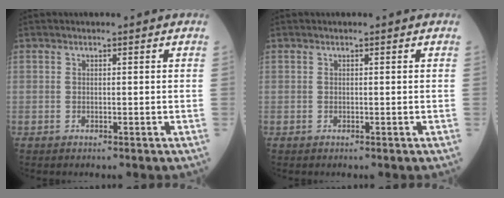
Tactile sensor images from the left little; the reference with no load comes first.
{"total": 0.0}